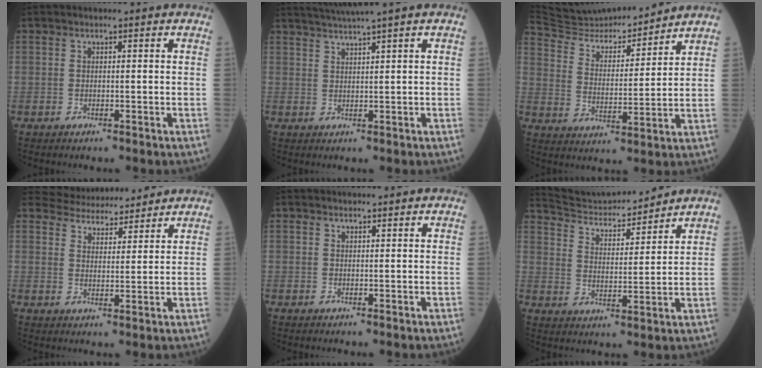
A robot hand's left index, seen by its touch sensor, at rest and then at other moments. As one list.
[{"total": 4.2, "force": [3.4, -1.6, 1.8], "torque": [-0.038, 0.007, 0.071]}, {"total": 18.2, "force": [17.5, 2.7, 4.1], "torque": [-0.081, 0.006, 0.289]}, {"total": 8.4, "force": [8.2, 1.8, 0.6], "torque": [-0.010, 0.016, 0.118]}, {"total": 1.8, "force": [1.8, 0.2, 0.2], "torque": [-0.007, 0.013, 0.025]}, {"total": 11.5, "force": [11.4, 0.1, 1.7], "torque": [-0.042, 0.009, 0.194]}]